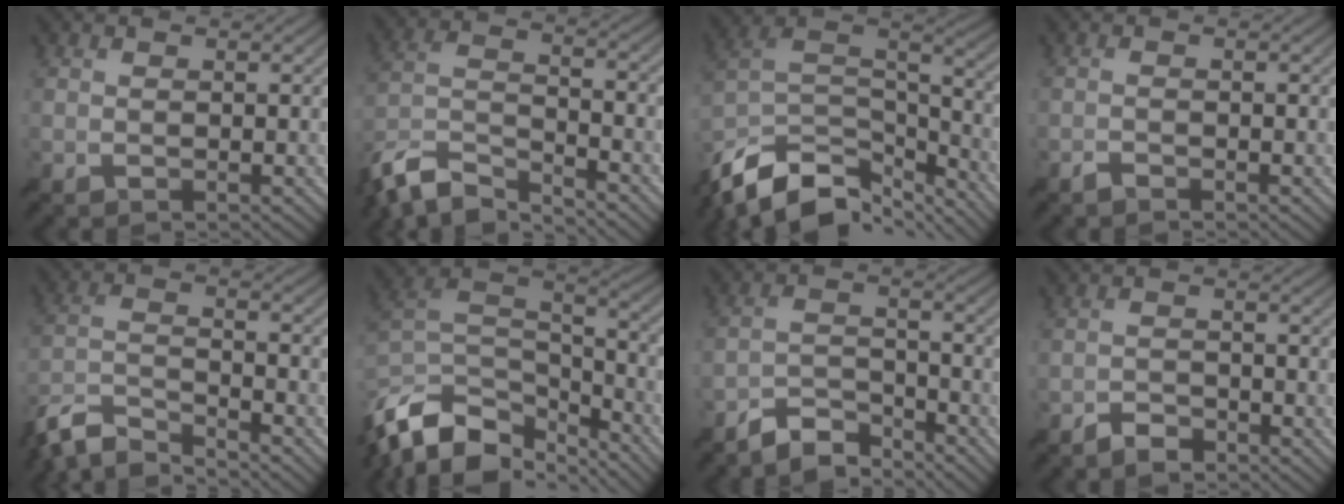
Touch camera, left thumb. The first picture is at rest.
{"total": 10.5, "force": [-8.9, 2.7, 4.8], "torque": [-0.105, -0.008, -0.181]}
{"total": 15.4, "force": [-11.1, 7.3, 7.7], "torque": [-0.208, -0.015, -0.187]}
{"total": 1.0, "force": [-1.0, 0.2, 0.2], "torque": [-0.002, 0.000, -0.020]}
{"total": 8.8, "force": [-7.8, 1.8, 3.6], "torque": [-0.076, -0.009, -0.158]}
{"total": 14.3, "force": [-9.9, 7.2, 7.5], "torque": [-0.209, -0.007, -0.171]}
{"total": 5.5, "force": [-5.1, 1.7, 1.4], "torque": [-0.025, -0.004, -0.102]}
{"total": 2.5, "force": [-2.2, 1.1, 0.7], "torque": [-0.008, 0.002, -0.044]}